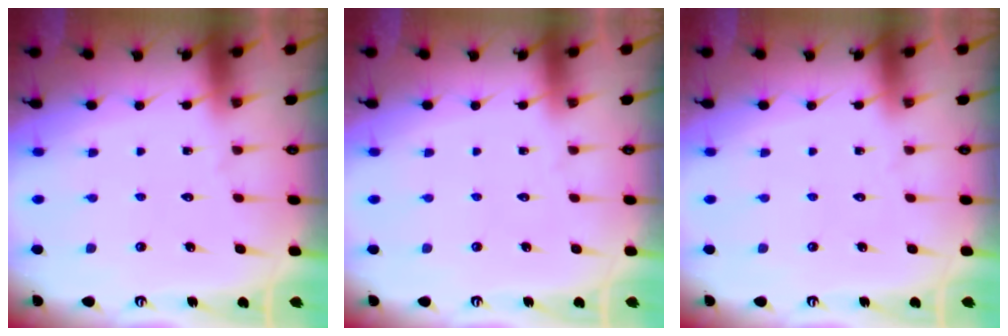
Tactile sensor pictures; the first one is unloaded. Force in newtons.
{"total": 0.0}
{"total": 0.0}